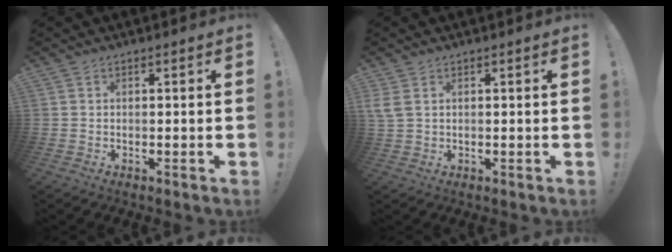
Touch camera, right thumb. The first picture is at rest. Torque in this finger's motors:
{"motor_torque": [-0.15, 0.35, 0.47, -0.09, 0.25]}